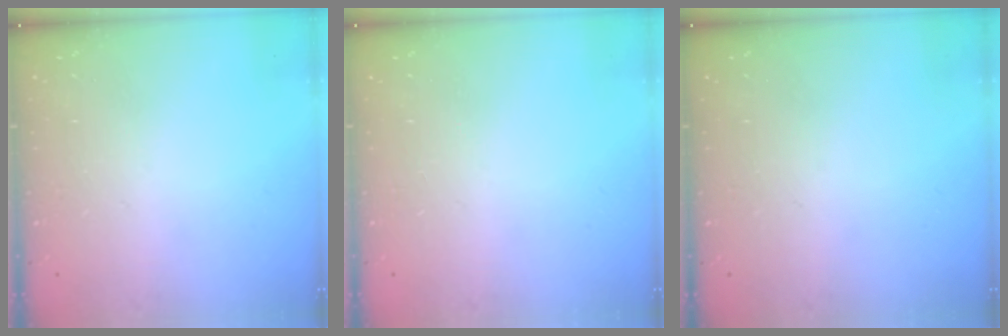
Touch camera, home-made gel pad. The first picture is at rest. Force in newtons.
{"total": 0.0}
{"total": 0.0}